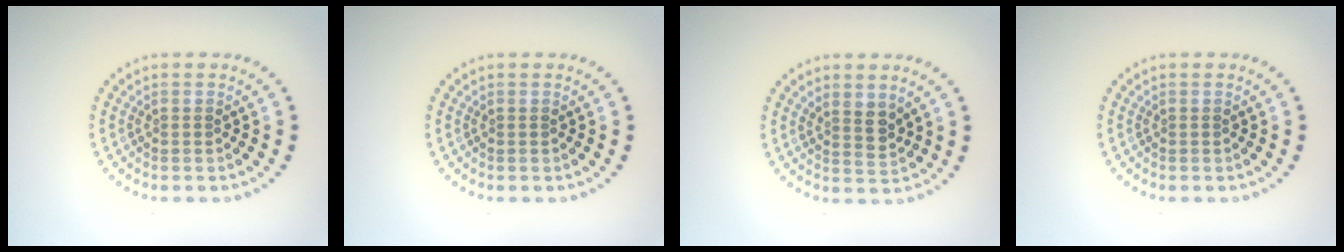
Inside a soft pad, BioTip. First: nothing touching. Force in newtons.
{"total": 0.0}
{"total": 2.1, "press": 1.7, "slide": 1.1}
{"total": 0.0}